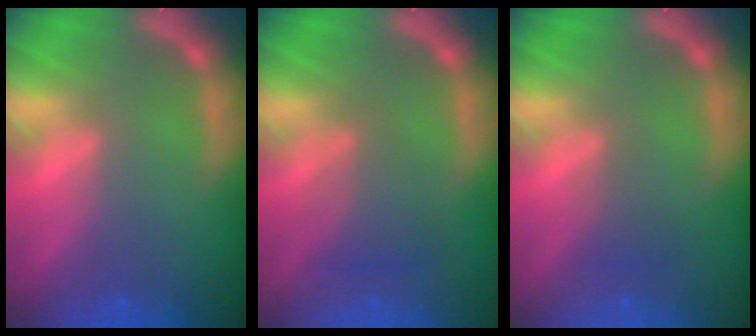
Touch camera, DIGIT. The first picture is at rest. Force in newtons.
{"total": 3.0}
{"total": 1.5}